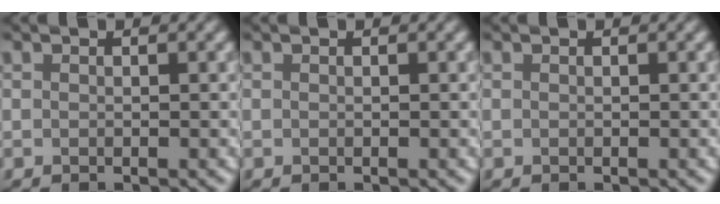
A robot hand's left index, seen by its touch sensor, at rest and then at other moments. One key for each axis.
{"total": 0.0}
{"total": 0.0}